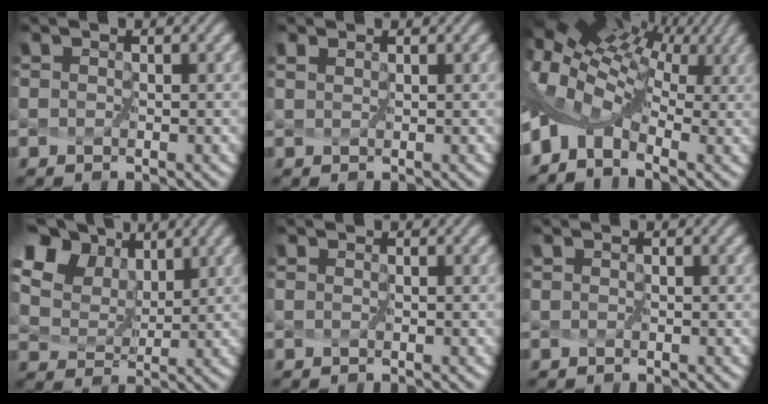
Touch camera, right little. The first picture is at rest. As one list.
[{"total": 0.8, "force": [0.7, 0.3, 0.3], "torque": [-0.006, 0.002, 0.008]}, {"total": 10.8, "force": [2.4, 7.0, 7.9], "torque": [-0.176, -0.008, 0.067]}, {"total": 12.6, "force": [7.6, 8.2, 5.9], "torque": [-0.153, 0.024, 0.162]}, {"total": 0.0}, {"total": 0.0}]